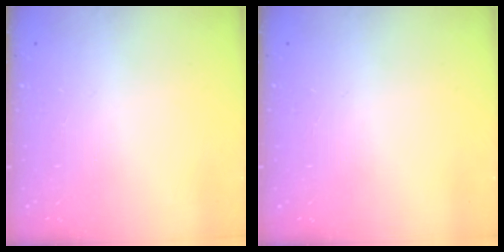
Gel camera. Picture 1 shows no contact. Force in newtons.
{"total": 0.0}